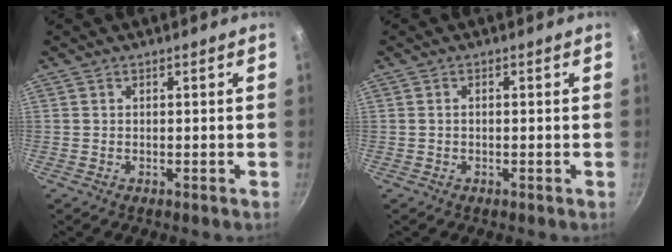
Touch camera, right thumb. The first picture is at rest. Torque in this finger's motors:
{"motor_torque": [0.11, -0.10, -0.20, 0.16, -0.02]}